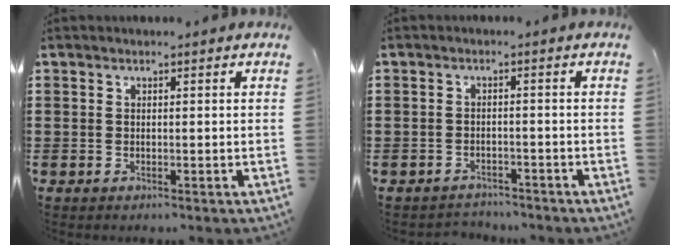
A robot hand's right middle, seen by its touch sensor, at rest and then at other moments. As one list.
[{"total": 2.1, "force": [-2.0, 0.4, -0.1], "torque": [-0.007, -0.002, -0.046]}]